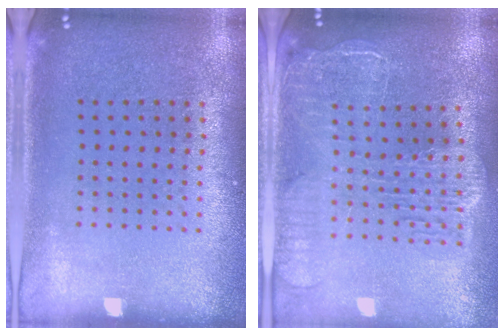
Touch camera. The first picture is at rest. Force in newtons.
{"total": 2.5, "press": 2.2, "slide": 1.3}